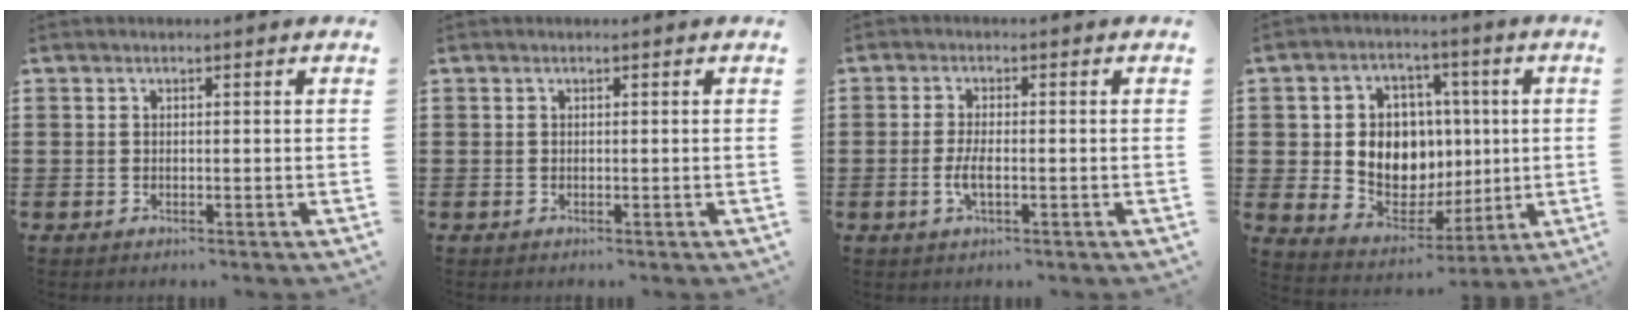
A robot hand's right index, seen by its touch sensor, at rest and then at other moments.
{"total": 0.0}
{"total": 3.1, "force": [-0.9, 0.7, 2.9], "torque": [-0.065, -0.007, -0.020]}
{"total": 9.3, "force": [1.5, 8.3, 4.1], "torque": [-0.091, 0.002, 0.035]}